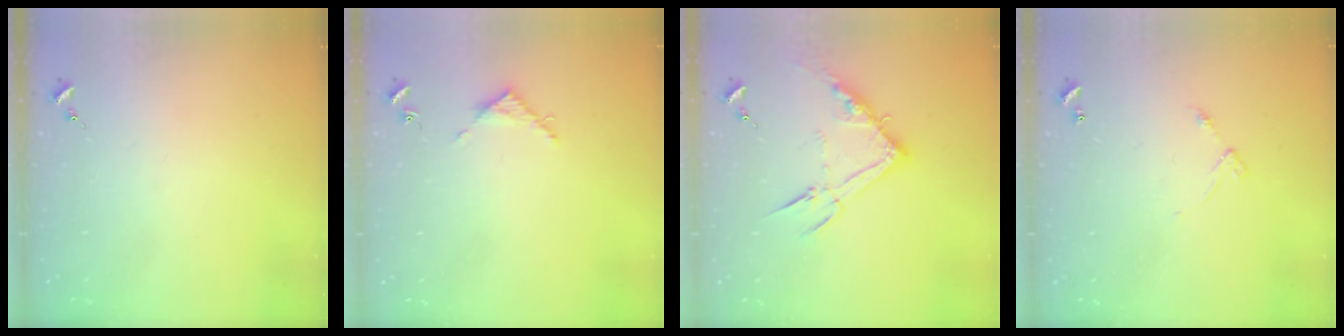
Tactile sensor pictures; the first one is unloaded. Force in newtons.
{"total": 4.0, "press": 4.0, "slide": 0.5}
{"total": 13.9, "press": 13.8, "slide": 0.9}
{"total": 5.9, "press": 5.9, "slide": 0.6}